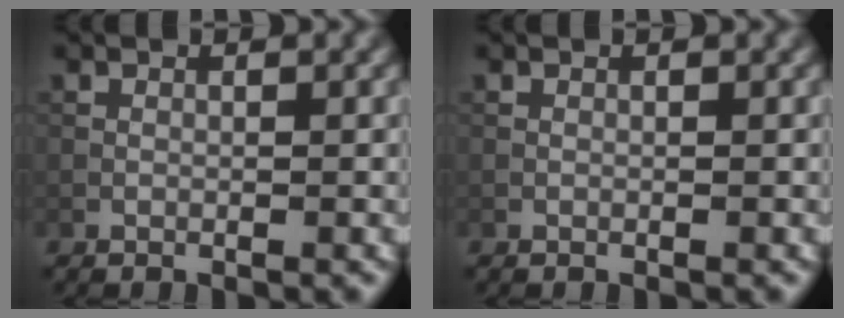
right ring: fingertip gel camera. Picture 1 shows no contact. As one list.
[{"total": 0.0}]